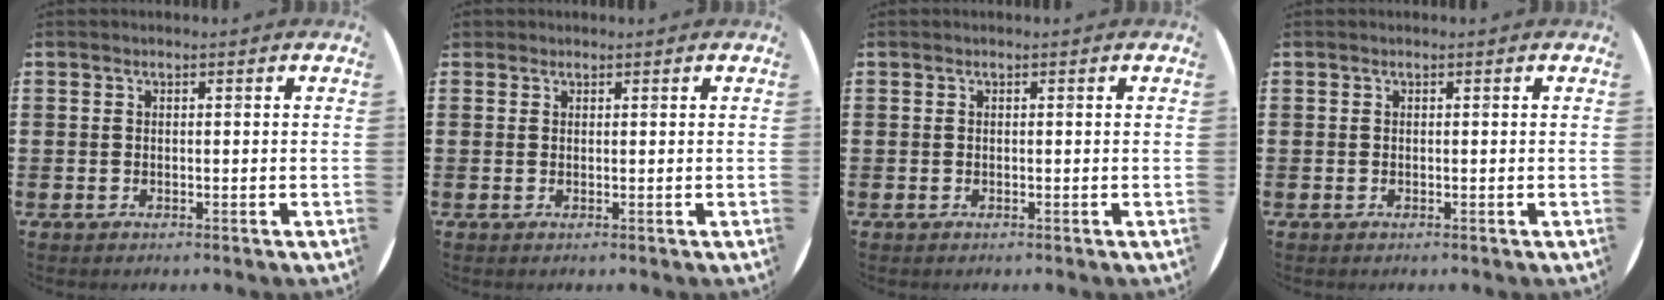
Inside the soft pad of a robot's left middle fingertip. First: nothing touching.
{"total": 0.6, "force": [0.5, 0.3, -0.1], "torque": [0.001, 0.003, 0.011]}
{"total": 0.0}
{"total": 0.0}